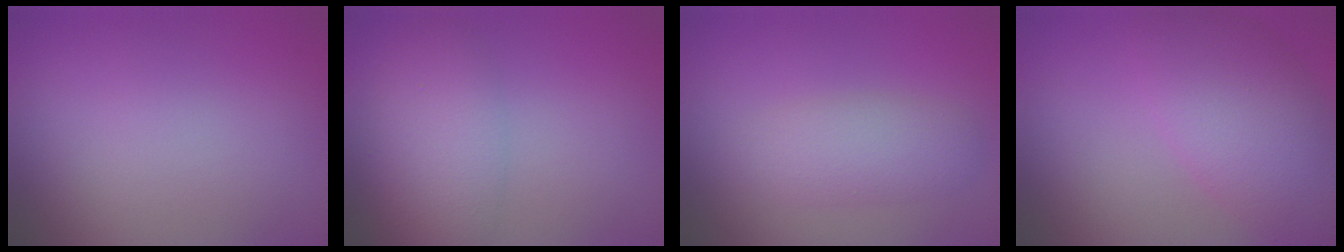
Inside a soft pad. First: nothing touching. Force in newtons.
{"total": 4.8, "press": 4.8, "slide": 0.2}
{"total": 2.9, "press": 2.9, "slide": 0.0}
{"total": 6.4, "press": 6.4, "slide": 0.3}